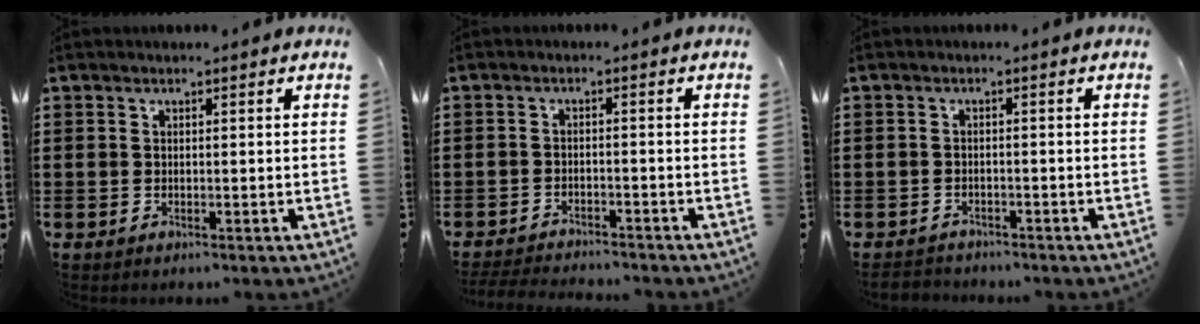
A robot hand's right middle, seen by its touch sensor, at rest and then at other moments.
{"total": 2.8, "force": [-2.8, 0.2, 0.2], "torque": [-0.015, -0.003, -0.062]}
{"total": 1.6, "force": [-1.5, 0.4, -0.2], "torque": [-0.001, 0.000, -0.036]}